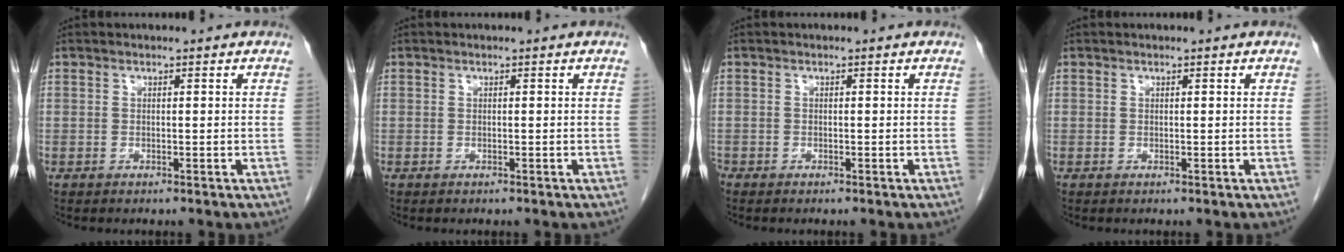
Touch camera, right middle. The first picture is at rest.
{"total": 0.0}
{"total": 0.5, "force": [-0.5, 0.2, 0.0], "torque": [0.000, 0.001, -0.010]}
{"total": 0.0}